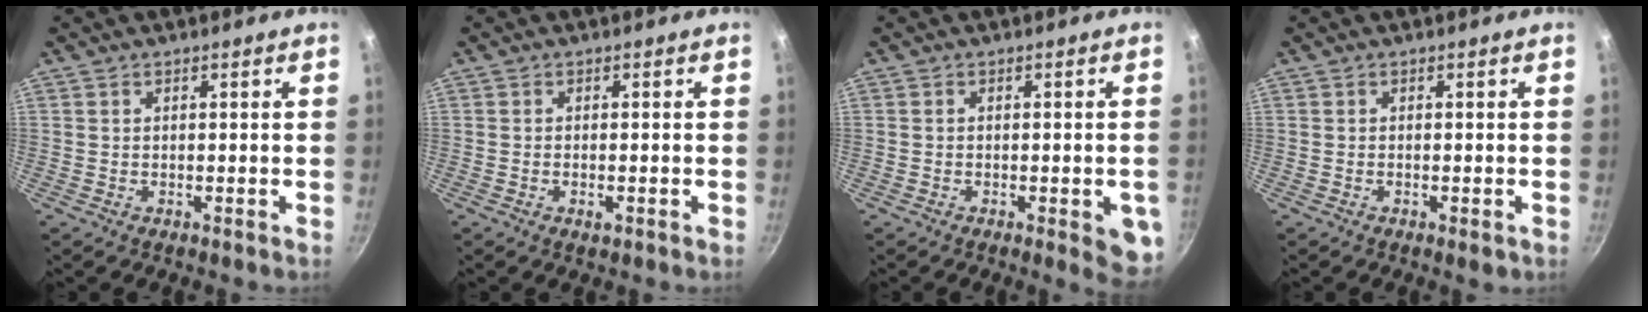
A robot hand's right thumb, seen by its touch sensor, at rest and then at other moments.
{"total": 1.5, "force": [-0.6, 0.6, 1.2], "torque": [-0.025, 0.001, -0.011]}
{"total": 6.3, "force": [-2.0, 2.1, 5.6], "torque": [-0.047, 0.003, -0.024]}
{"total": 1.4, "force": [-0.6, 0.4, 1.2], "torque": [-0.025, -0.001, -0.010]}